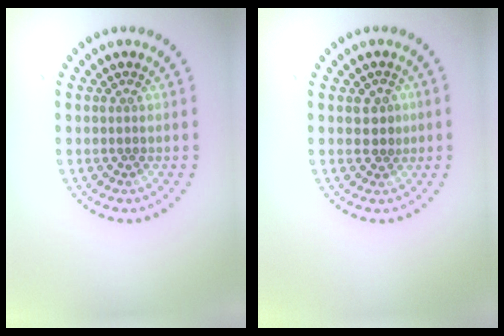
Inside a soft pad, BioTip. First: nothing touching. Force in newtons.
{"total": 1.8, "press": 1.7, "slide": 0.6}